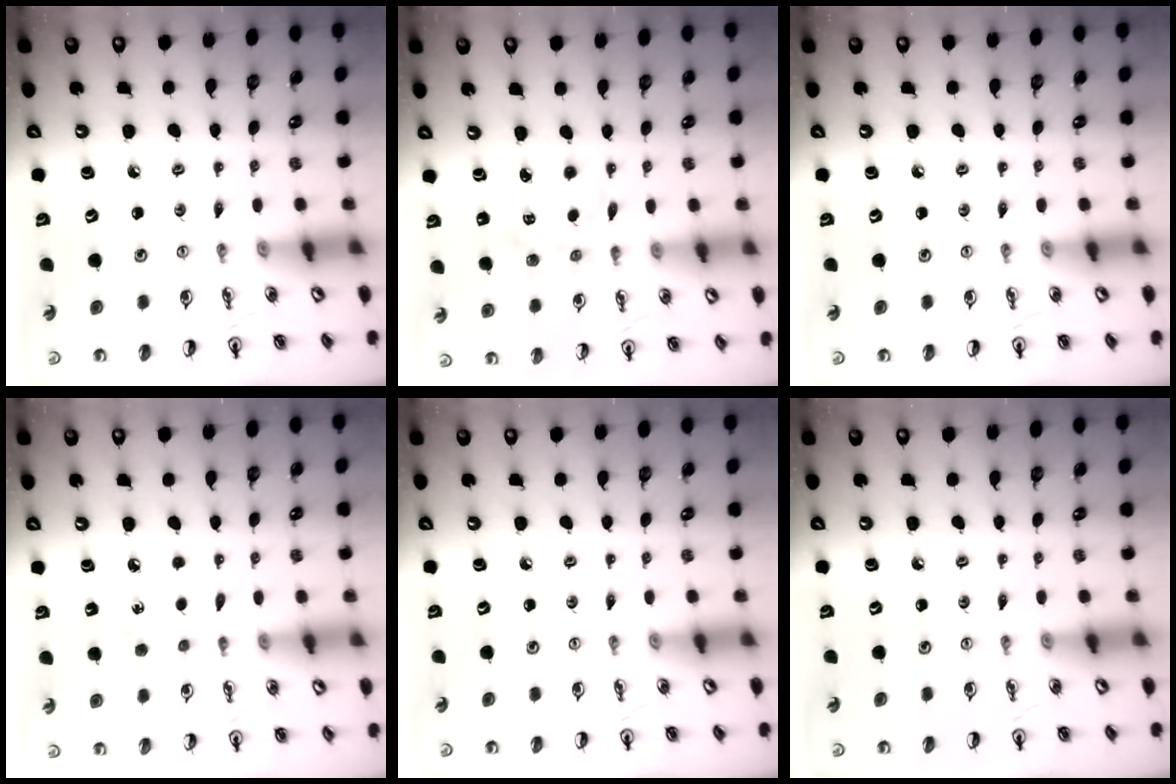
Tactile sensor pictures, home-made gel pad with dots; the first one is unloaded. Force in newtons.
{"total": 3.6, "press": 3.6, "slide": 0.5}
{"total": 0.0}
{"total": 3.7, "press": 3.6, "slide": 0.4}
{"total": 0.0}
{"total": 0.0}